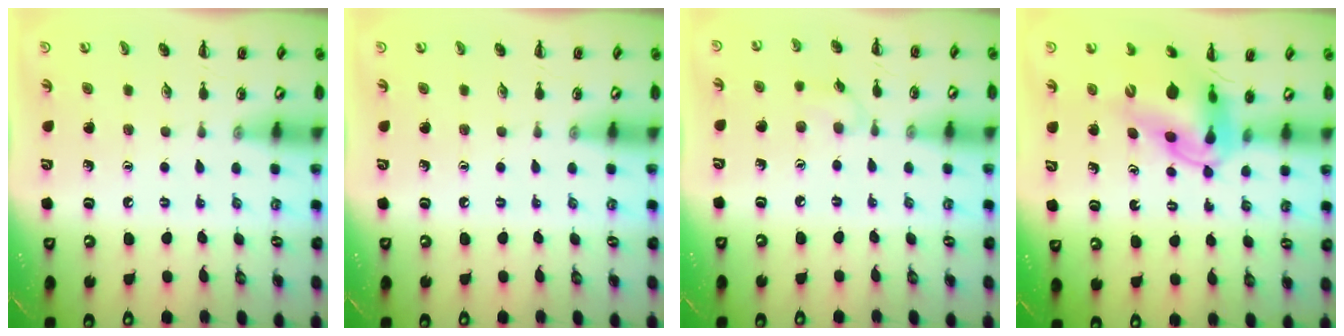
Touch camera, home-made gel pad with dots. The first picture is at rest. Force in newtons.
{"total": 0.0}
{"total": 4.9, "press": 4.5, "slide": 1.8}
{"total": 11.8, "press": 11.3, "slide": 3.6}